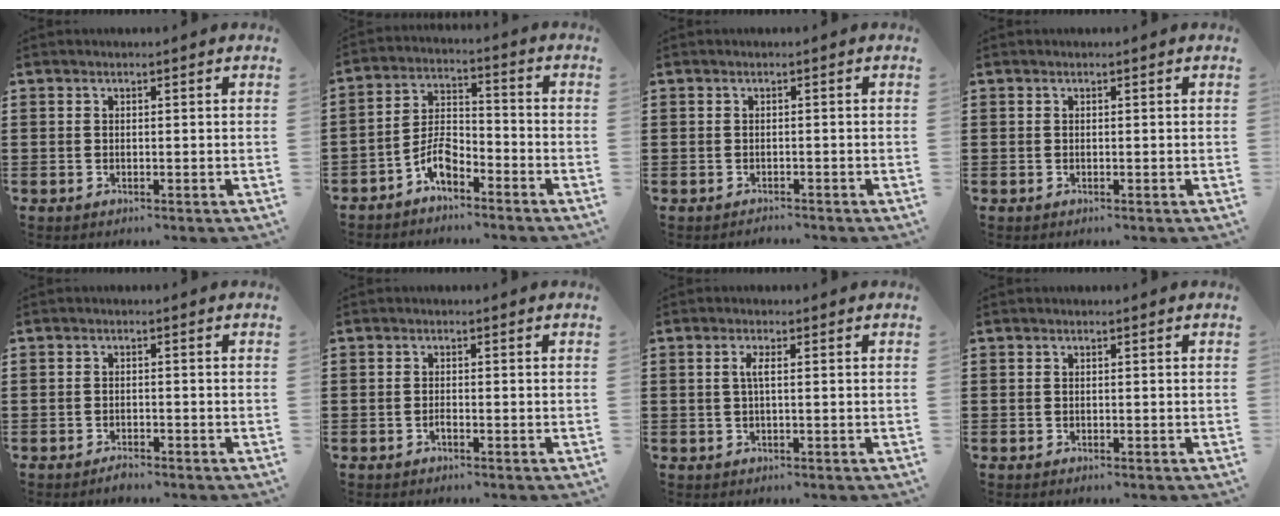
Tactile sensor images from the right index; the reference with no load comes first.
{"total": 5.4, "force": [-3.8, 2.0, 3.2], "torque": [-0.071, 0.006, -0.075]}
{"total": 1.0, "force": [-0.9, 0.2, -0.2], "torque": [0.000, 0.004, -0.022]}
{"total": 0.0}
{"total": 1.4, "force": [-1.3, 0.0, 0.3], "torque": [-0.010, -0.003, -0.025]}
{"total": 0.9, "force": [-0.6, 0.0, 0.6], "torque": [-0.014, -0.008, -0.009]}
{"total": 1.8, "force": [0.0, 0.2, 1.8], "torque": [-0.036, -0.001, -0.001]}
{"total": 0.0}